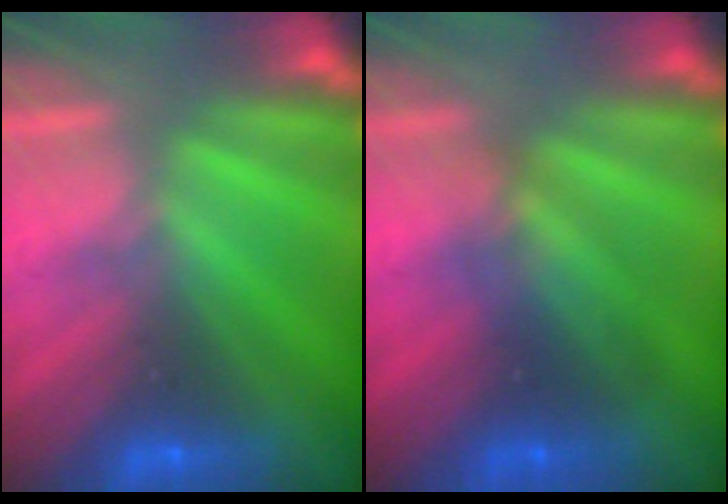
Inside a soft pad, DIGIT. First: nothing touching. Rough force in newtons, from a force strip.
{"total": 2.7}